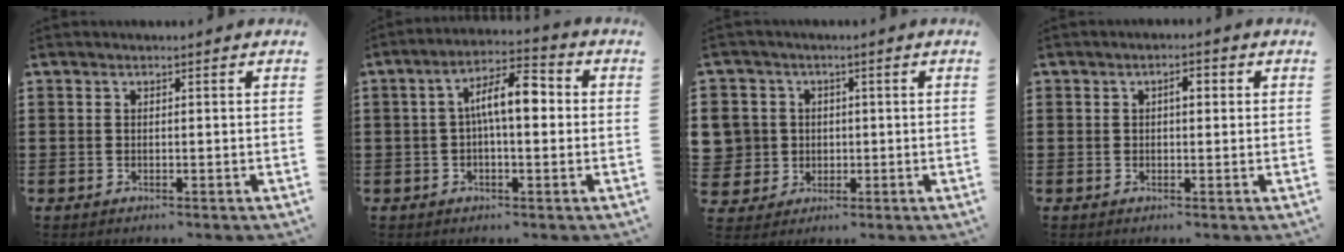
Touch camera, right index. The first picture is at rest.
{"total": 8.6, "force": [0.4, 2.9, 8.0], "torque": [-0.155, 0.013, 0.003]}
{"total": 5.1, "force": [0.3, 5.1, 0.7], "torque": [-0.050, 0.013, 0.001]}
{"total": 2.2, "force": [0.4, 1.1, 1.9], "torque": [-0.022, 0.001, 0.001]}